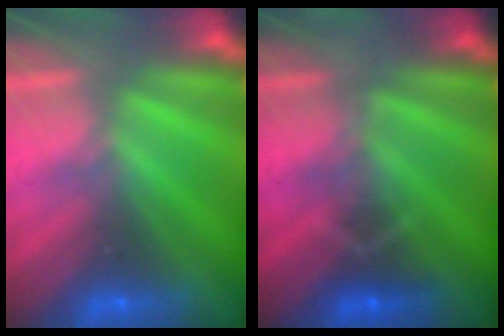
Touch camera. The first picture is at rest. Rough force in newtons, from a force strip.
{"total": 3.3}